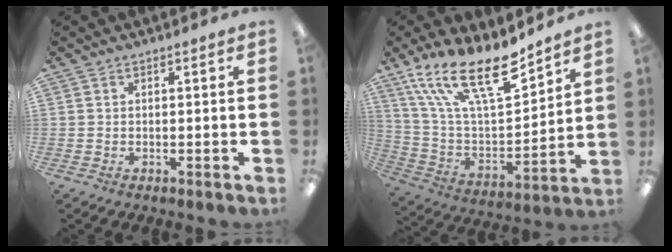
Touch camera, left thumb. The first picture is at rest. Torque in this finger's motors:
{"motor_torque": [0.44, 0.30, 1.08, -1.69, 0.51]}